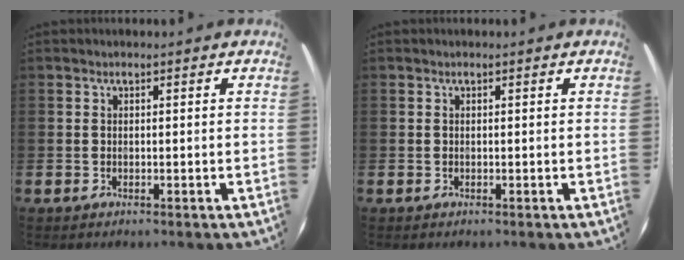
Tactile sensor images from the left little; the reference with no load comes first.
{"total": 0.0}